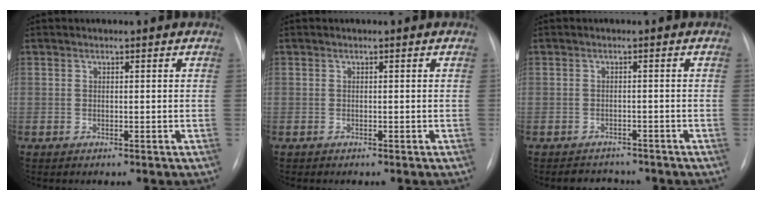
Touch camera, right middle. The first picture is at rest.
{"total": 0.0}
{"total": 3.6, "force": [-3.3, 1.6, 0.1], "torque": [-0.003, 0.002, -0.044]}